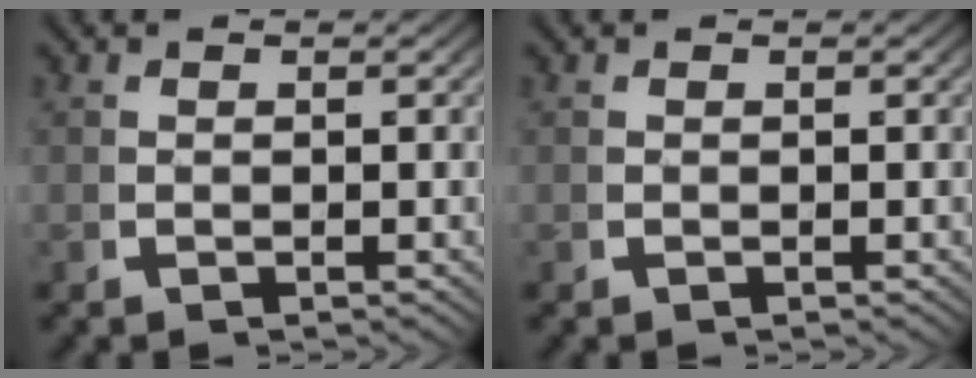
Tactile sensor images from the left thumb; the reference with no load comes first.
{"total": 0.0}